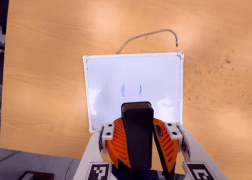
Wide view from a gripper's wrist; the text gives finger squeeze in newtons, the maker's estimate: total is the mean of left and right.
{"total": 10.1, "left": 10.1, "right": 10.2}